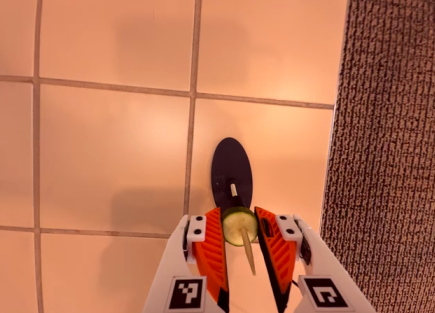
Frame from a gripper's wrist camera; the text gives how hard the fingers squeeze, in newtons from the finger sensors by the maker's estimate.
{"total": 8.8, "left": 8.5, "right": 9.2}